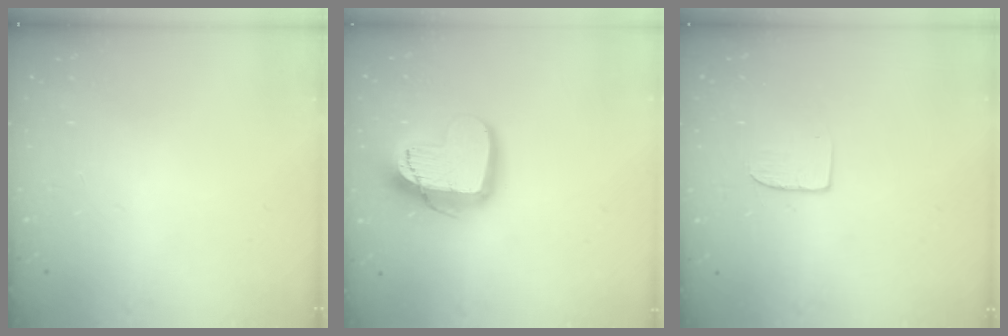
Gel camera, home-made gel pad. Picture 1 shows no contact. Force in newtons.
{"total": 16.2, "press": 16.1, "slide": 1.3}
{"total": 6.3, "press": 6.3, "slide": 0.6}